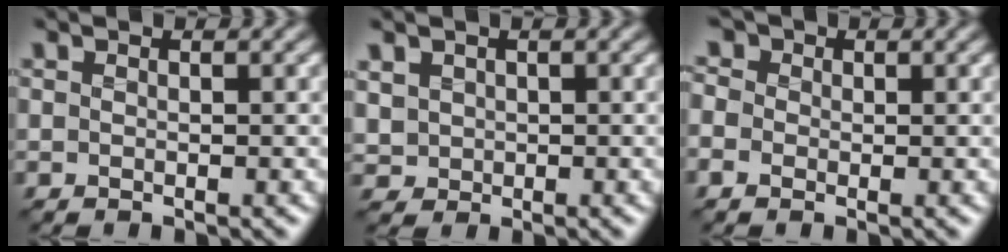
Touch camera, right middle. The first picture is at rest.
{"total": 2.1, "force": [0.7, 1.9, 0.7], "torque": [-0.029, 0.003, 0.021]}
{"total": 3.4, "force": [0.6, 2.8, 1.7], "torque": [-0.032, 0.019, -0.012]}